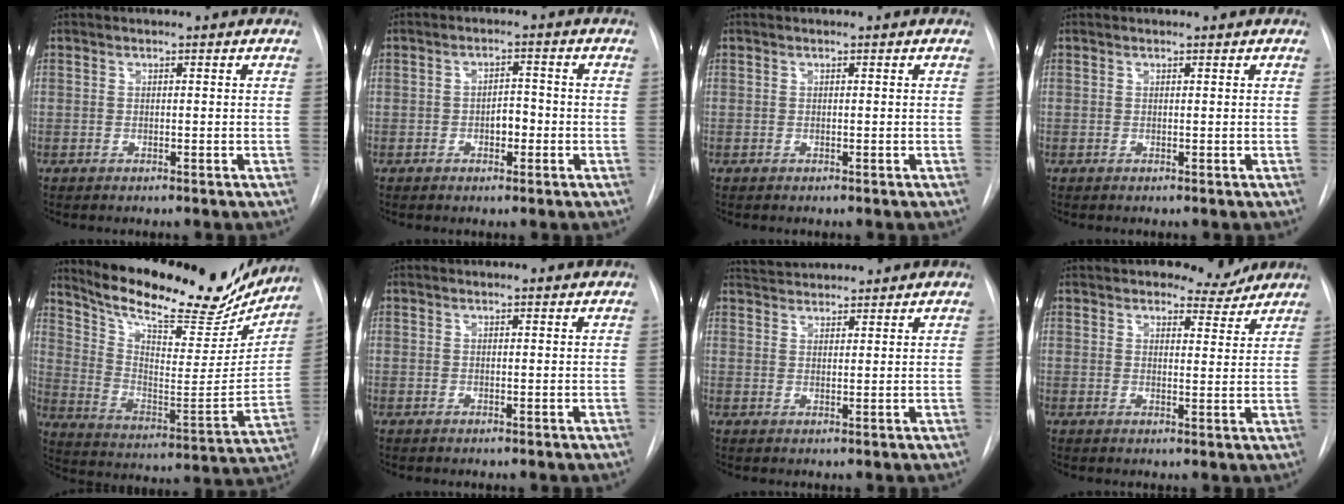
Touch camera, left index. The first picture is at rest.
{"total": 2.8, "force": [-1.3, 1.4, 2.0], "torque": [-0.025, 0.000, -0.019]}
{"total": 0.0}
{"total": 0.0}
{"total": 25.7, "force": [21.7, 7.1, 11.7], "torque": [-0.188, -0.033, 0.309]}
{"total": 2.1, "force": [2.1, 0.2, 0.3], "torque": [-0.009, 0.005, 0.019]}
{"total": 6.2, "force": [6.1, 0.7, 1.2], "torque": [-0.027, 0.028, 0.096]}
{"total": 4.9, "force": [4.6, 1.6, 0.9], "torque": [-0.006, -0.013, 0.055]}